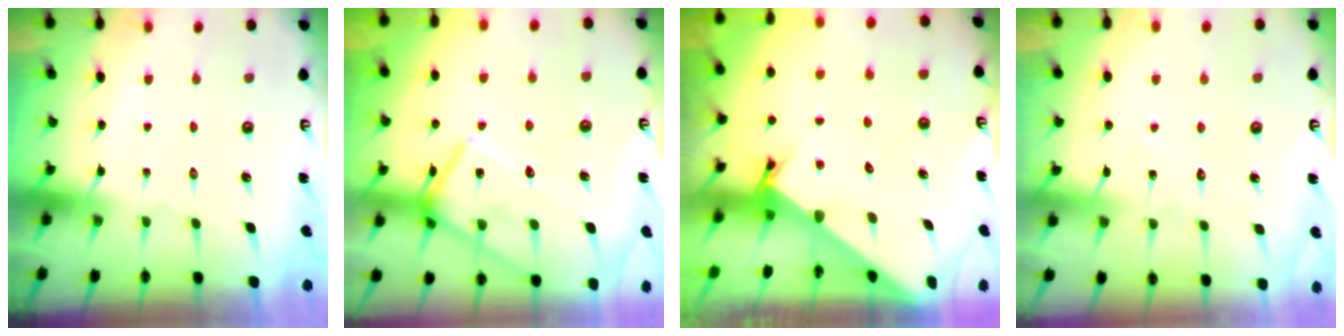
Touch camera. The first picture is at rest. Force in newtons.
{"total": 16.6, "press": 16.6, "slide": 1.1}
{"total": 2.1, "press": 2.1, "slide": 0.2}
{"total": 5.2, "press": 5.2, "slide": 0.4}